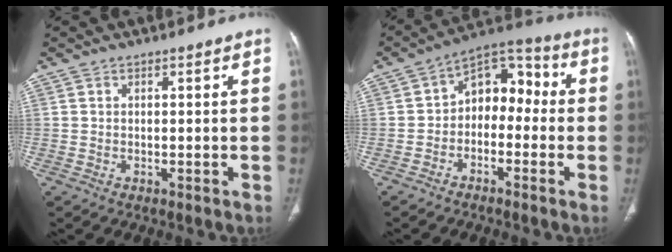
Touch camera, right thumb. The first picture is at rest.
{"total": 10.2, "force": [-1.4, 7.2, 7.0], "torque": [-0.063, 0.049, -0.042]}